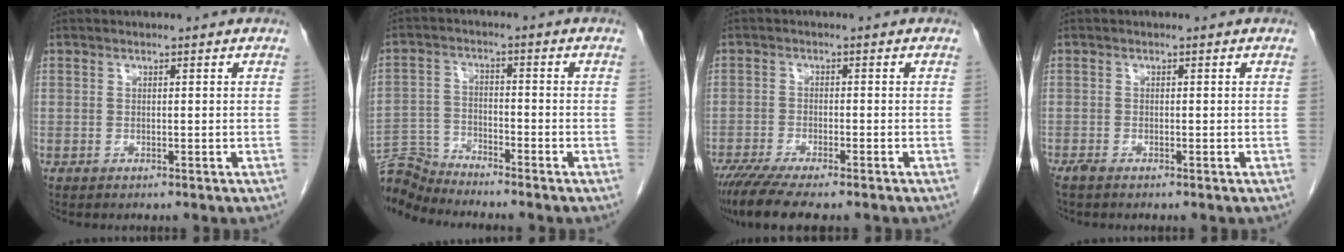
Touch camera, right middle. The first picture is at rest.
{"total": 7.0, "force": [-6.9, -1.0, -0.3], "torque": [0.004, 0.001, -0.130]}
{"total": 8.9, "force": [-7.2, 1.1, 5.2], "torque": [-0.083, -0.019, -0.116]}
{"total": 1.2, "force": [-0.9, 0.1, 0.6], "torque": [-0.020, -0.005, -0.020]}